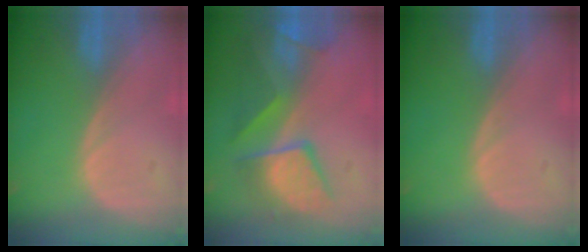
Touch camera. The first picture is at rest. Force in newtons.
{"total": 10.0, "press": 8.7, "slide": 4.9}
{"total": 0.0}